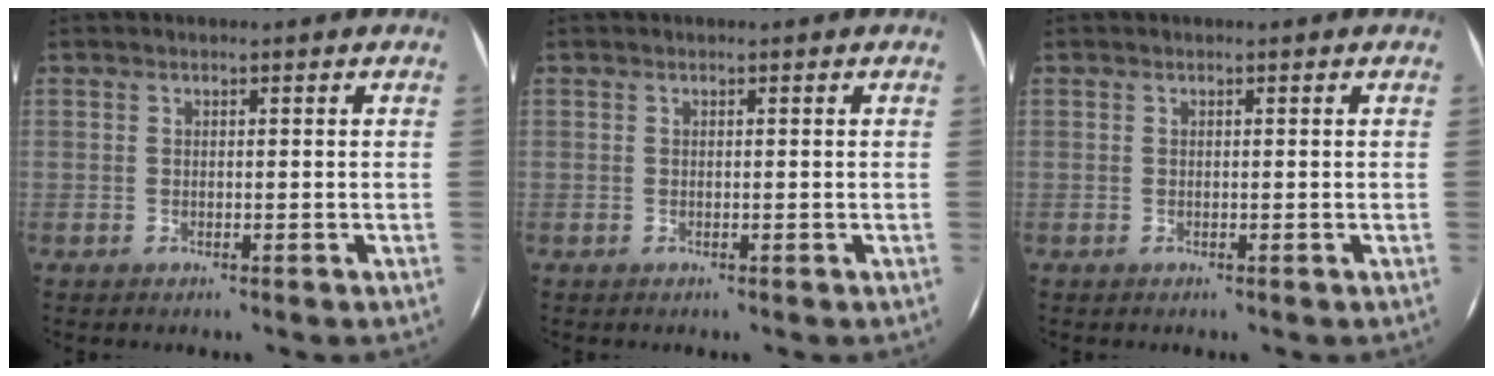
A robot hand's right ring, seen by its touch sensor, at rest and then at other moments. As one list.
[{"total": 0.0}, {"total": 0.0}]